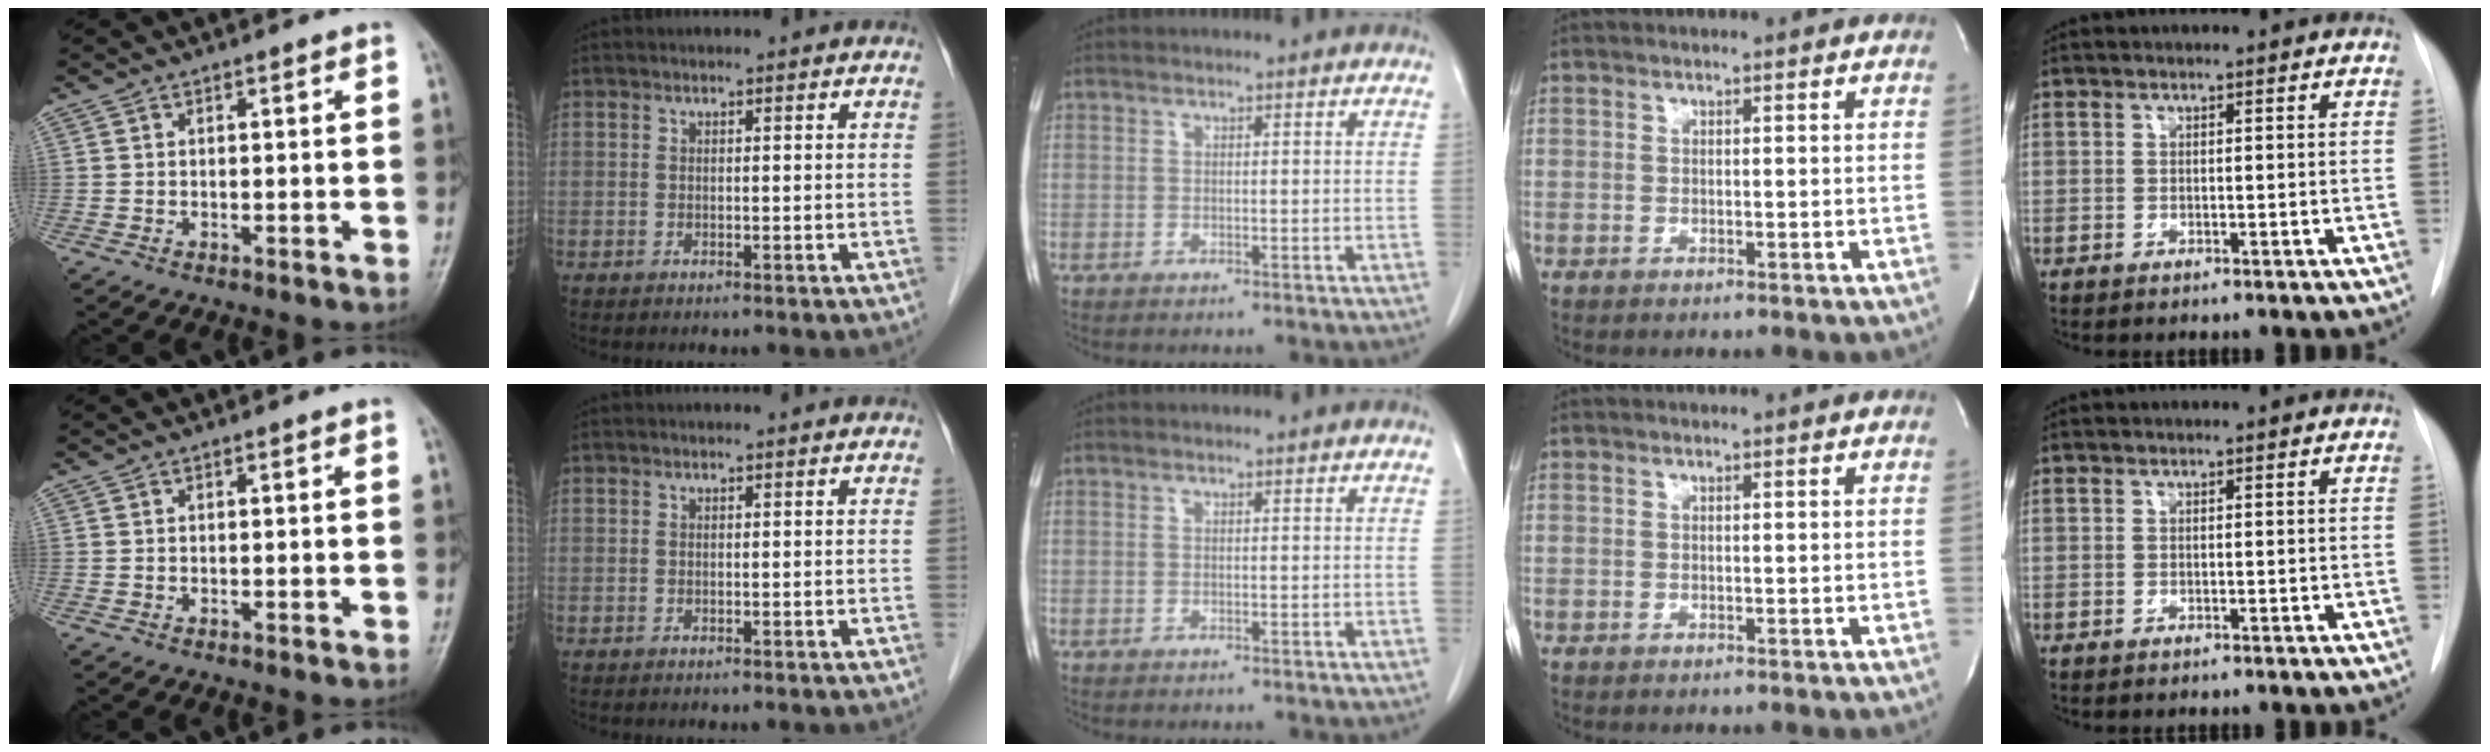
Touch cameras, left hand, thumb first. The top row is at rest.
{}